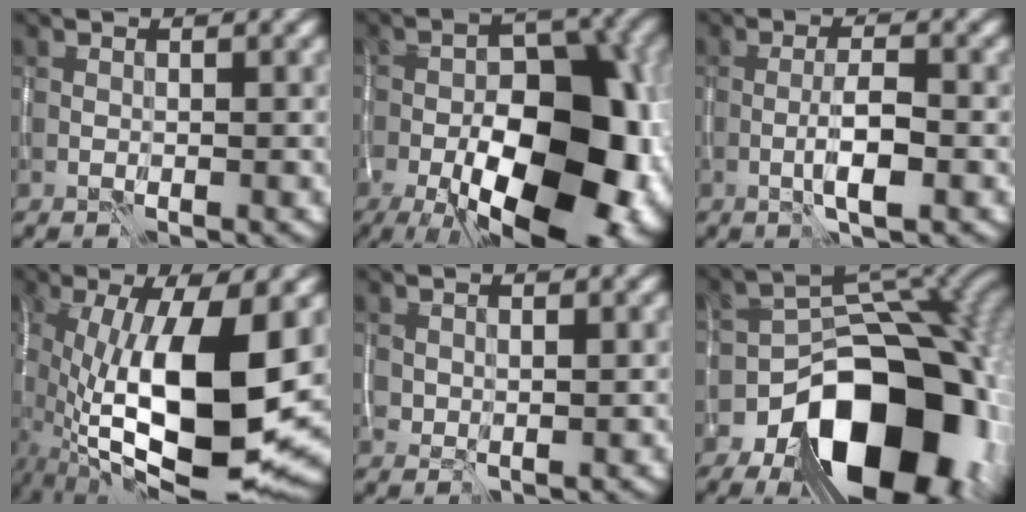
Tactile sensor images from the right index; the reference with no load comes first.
{"total": 16.9, "force": [-5.7, 8.6, 13.4], "torque": [-0.182, -0.017, -0.078]}
{"total": 3.0, "force": [-1.1, 0.5, 2.7], "torque": [-0.049, 0.002, -0.023]}
{"total": 15.3, "force": [-2.1, 5.6, 14.1], "torque": [-0.244, -0.007, -0.034]}
{"total": 1.0, "force": [0.5, 0.7, 0.5], "torque": [-0.009, -0.004, 0.014]}
{"total": 16.2, "force": [-7.6, 9.7, 10.5], "torque": [-0.112, -0.010, -0.122]}